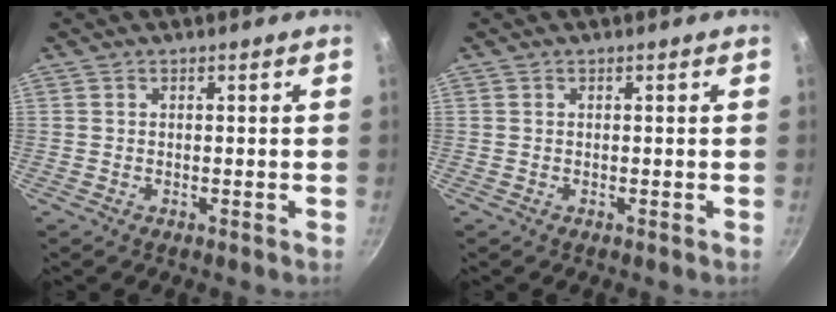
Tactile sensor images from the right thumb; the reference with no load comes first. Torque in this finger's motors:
{"motor_torque": [-0.17, 0.17, 0.00, 0.00, 0.00]}